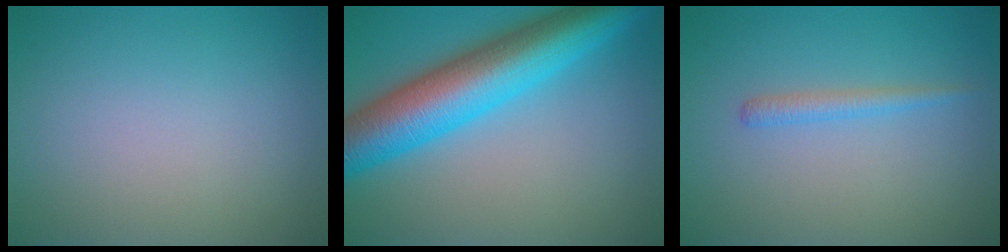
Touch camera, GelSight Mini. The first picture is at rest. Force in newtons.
{"total": 10.7, "press": 10.7, "slide": 0.2}
{"total": 1.3, "press": 1.3, "slide": 0.1}